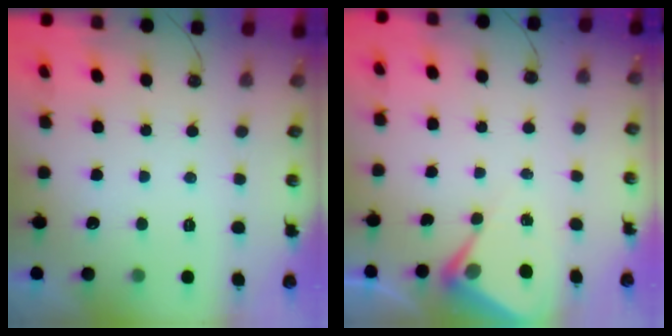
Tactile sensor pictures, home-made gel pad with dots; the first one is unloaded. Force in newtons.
{"total": 5.8, "press": 5.8, "slide": 0.5}